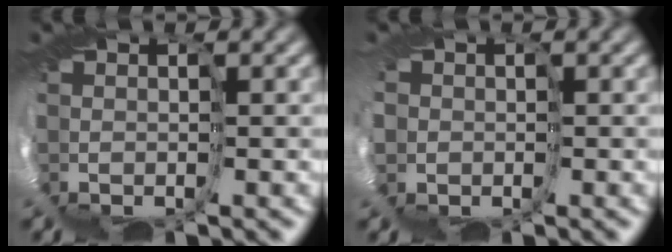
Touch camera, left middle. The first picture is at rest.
{"total": 7.1, "force": [-1.3, 6.5, 2.6], "torque": [-0.098, -0.020, -0.040]}